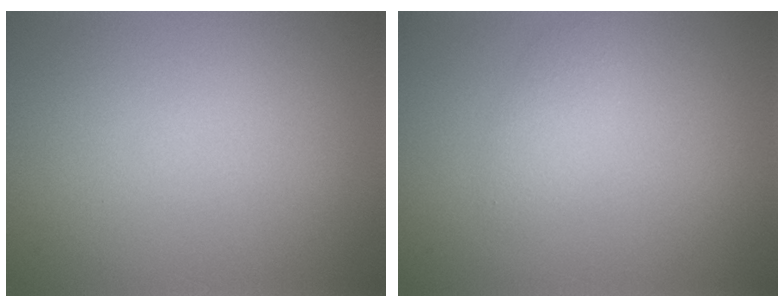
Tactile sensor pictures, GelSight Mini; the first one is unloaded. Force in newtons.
{"total": 1.4, "press": 1.4, "slide": 0.1}